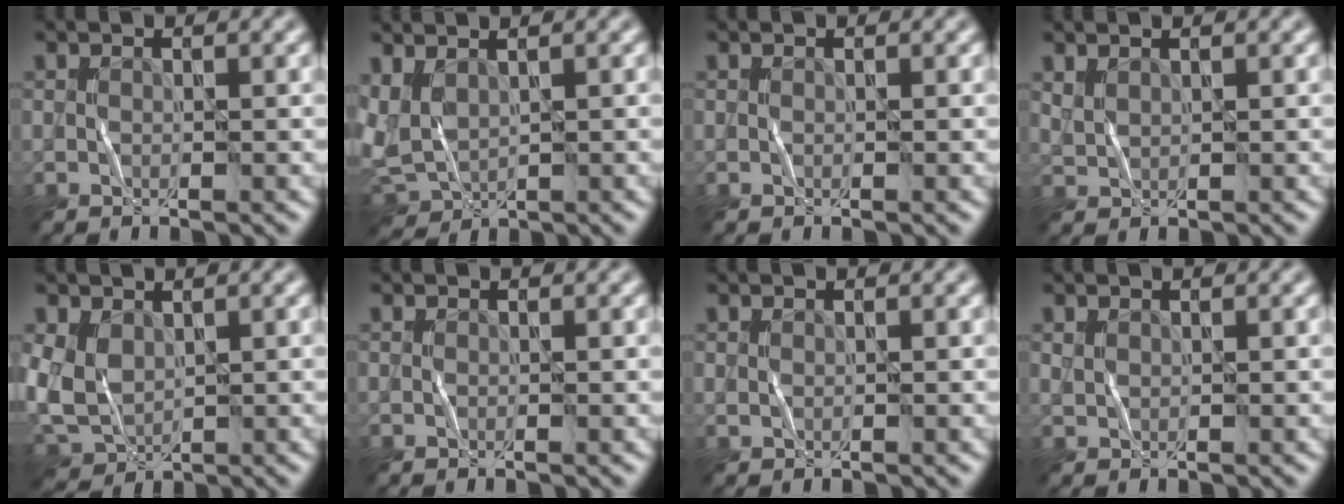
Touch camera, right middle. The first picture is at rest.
{"total": 3.7, "force": [0.3, 2.2, 2.9], "torque": [-0.082, 0.003, 0.006]}
{"total": 0.0}
{"total": 1.0, "force": [0.8, 0.4, 0.5], "torque": [-0.018, 0.000, 0.023]}
{"total": 4.2, "force": [0.3, 3.0, 2.9], "torque": [-0.075, -0.006, 0.005]}
{"total": 0.0}
{"total": 0.0}
{"total": 0.5, "force": [0.4, 0.3, 0.2], "torque": [-0.010, -0.002, 0.013]}